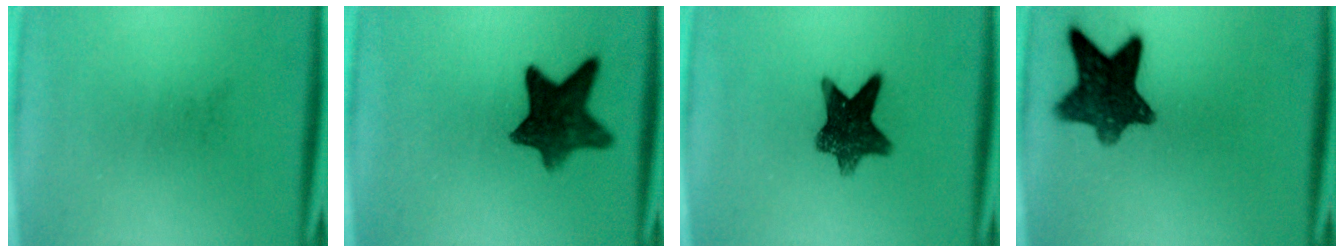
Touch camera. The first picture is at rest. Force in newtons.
{"total": 10.2}
{"total": 9.7}
{"total": 11.3}